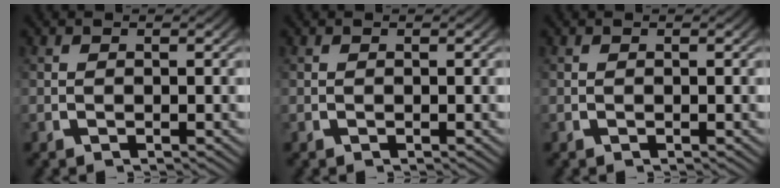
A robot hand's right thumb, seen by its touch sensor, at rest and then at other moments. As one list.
[{"total": 0.0}, {"total": 0.0}]